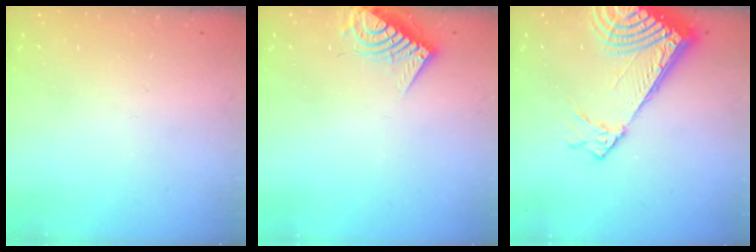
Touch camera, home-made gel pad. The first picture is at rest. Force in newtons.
{"total": 7.2, "press": 7.2, "slide": 0.8}
{"total": 10.5, "press": 10.4, "slide": 1.4}